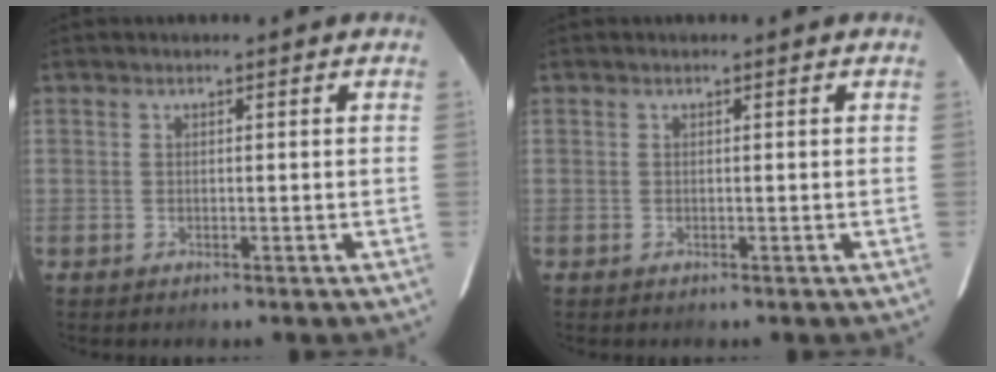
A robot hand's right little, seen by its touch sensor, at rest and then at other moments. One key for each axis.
{"total": 0.0}